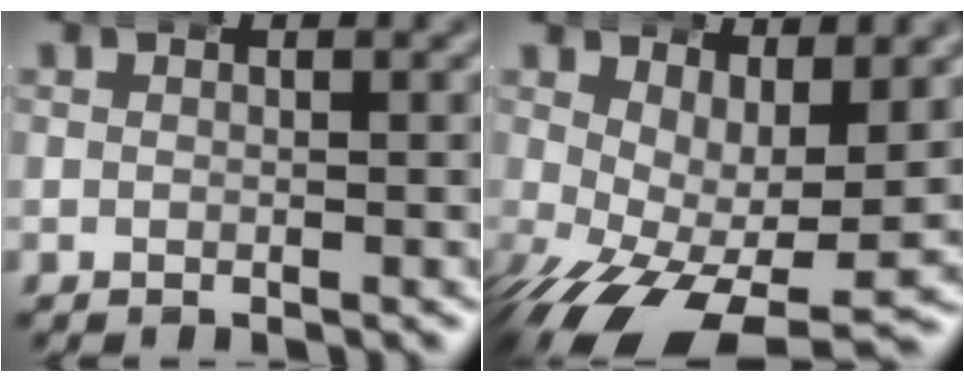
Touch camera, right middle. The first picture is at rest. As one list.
[{"total": 6.6, "force": [-1.9, 2.7, 5.7], "torque": [-0.109, -0.046, -0.005]}]